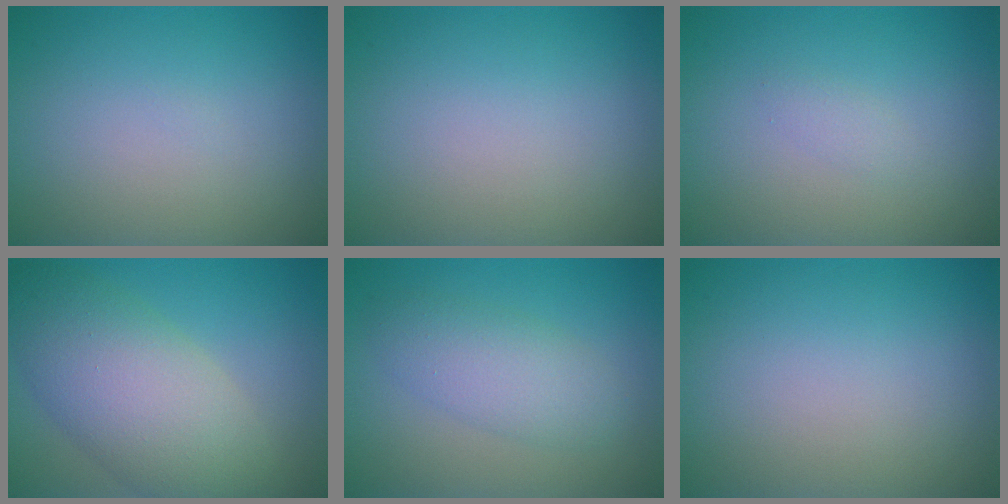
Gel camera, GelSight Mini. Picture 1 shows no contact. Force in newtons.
{"total": 0.0}
{"total": 0.8, "press": 0.8, "slide": 0.1}
{"total": 8.6, "press": 8.6, "slide": 0.4}
{"total": 3.6, "press": 3.6, "slide": 0.0}
{"total": 0.0}